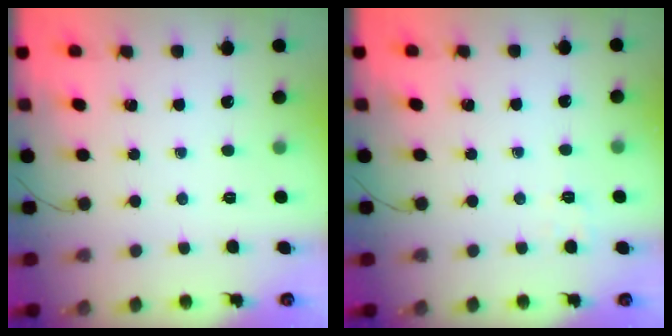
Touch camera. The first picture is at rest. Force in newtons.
{"total": 2.1, "press": 1.4, "slide": 1.6}